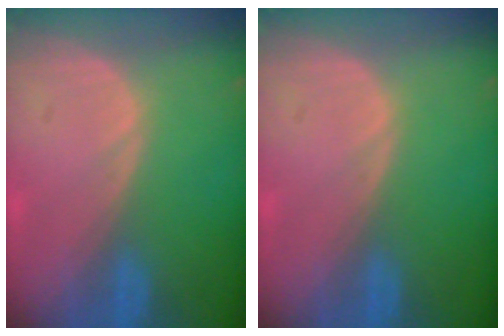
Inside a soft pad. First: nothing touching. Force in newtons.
{"total": 0.0}